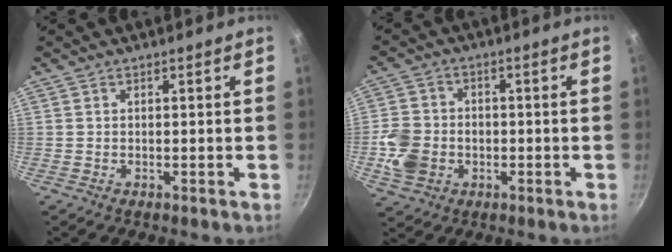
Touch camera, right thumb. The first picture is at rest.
{"total": 8.7, "force": [-1.9, 7.1, 4.6], "torque": [-0.076, 0.012, -0.035]}